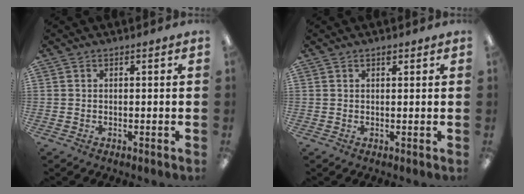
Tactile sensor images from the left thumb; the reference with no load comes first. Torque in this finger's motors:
{"motor_torque": [-0.01, 0.00, 0.00, 0.00, 0.00]}